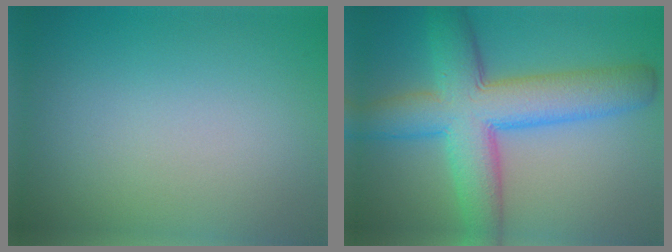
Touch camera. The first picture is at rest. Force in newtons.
{"total": 9.5, "press": 9.4, "slide": 0.3}